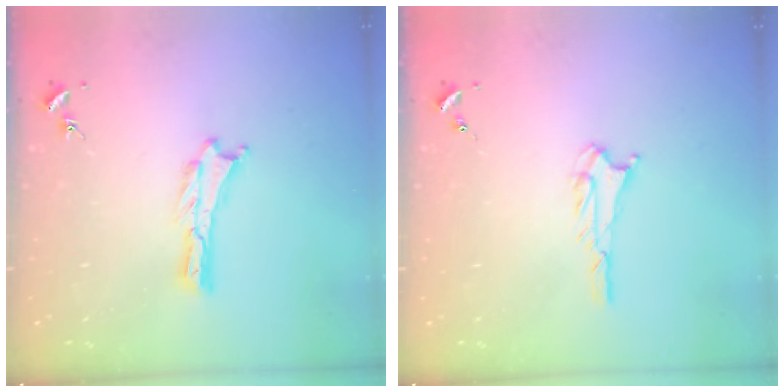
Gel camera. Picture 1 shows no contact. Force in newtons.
{"total": 1.6, "press": 1.6, "slide": 0.1}